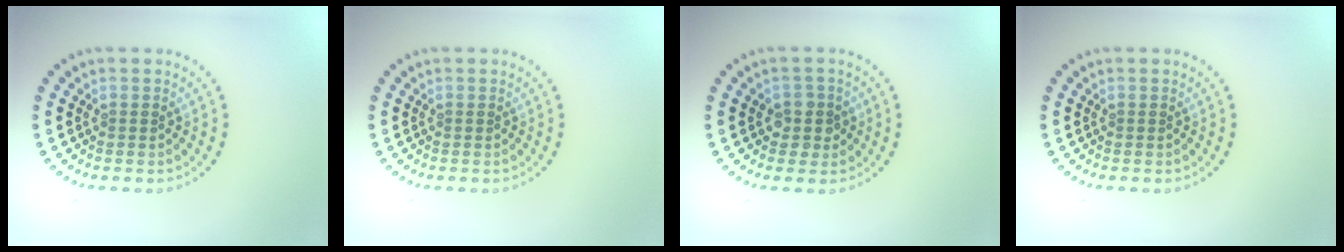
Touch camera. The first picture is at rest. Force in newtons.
{"total": 0.0}
{"total": 2.3, "press": 2.1, "slide": 1.0}
{"total": 0.0}